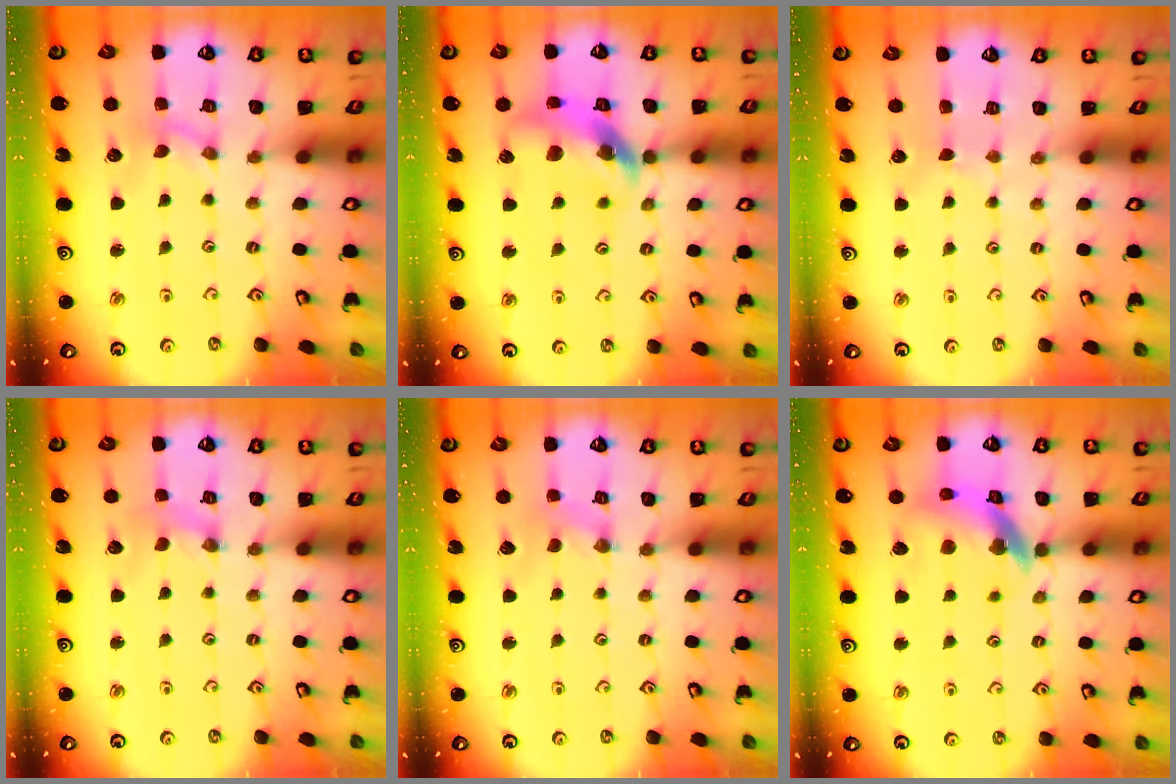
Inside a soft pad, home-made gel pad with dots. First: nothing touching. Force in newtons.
{"total": 14.3, "press": 14.2, "slide": 1.6}
{"total": 1.6, "press": 1.6, "slide": 0.2}
{"total": 0.0}
{"total": 0.0}
{"total": 14.3, "press": 14.1, "slide": 2.0}